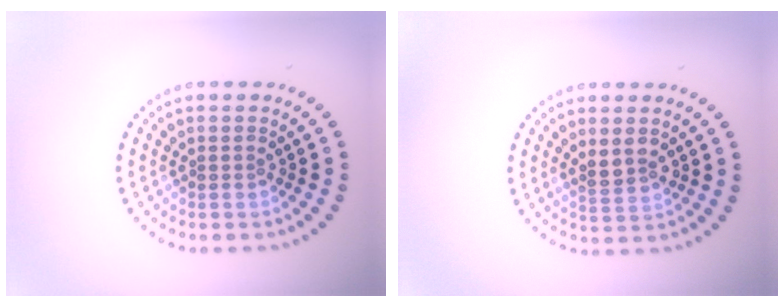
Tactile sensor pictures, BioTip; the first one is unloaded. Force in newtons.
{"total": 2.1, "press": 2.0, "slide": 0.8}